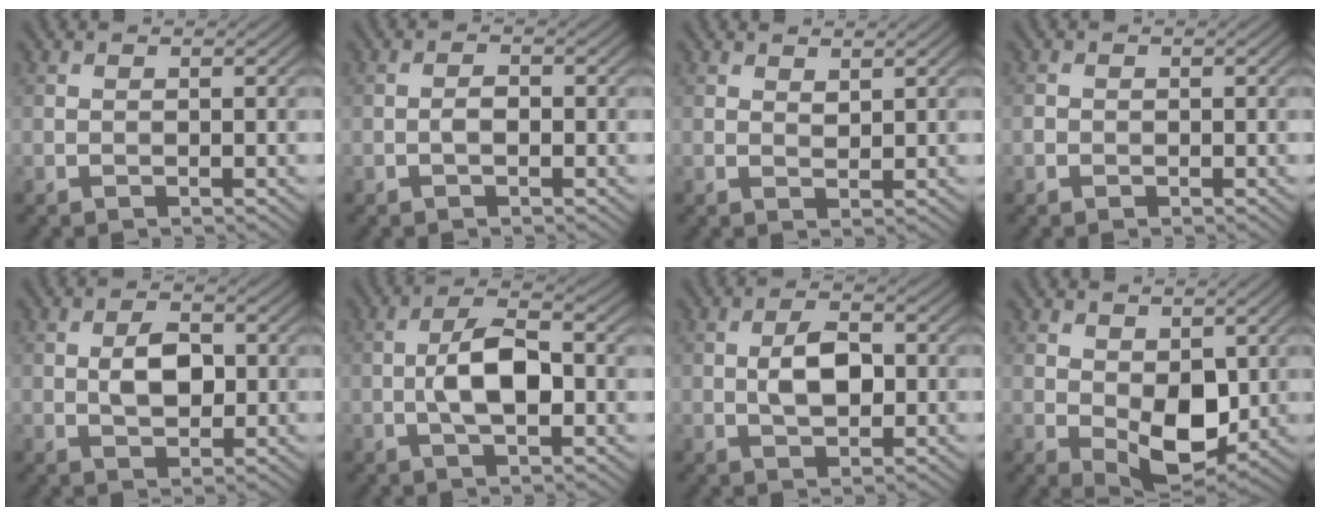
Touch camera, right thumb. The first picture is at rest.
{"total": 1.3, "force": [-0.4, 0.6, 1.1], "torque": [-0.020, 0.005, -0.011]}
{"total": 1.4, "force": [1.1, 0.6, 0.7], "torque": [-0.016, -0.004, 0.022]}
{"total": 0.8, "force": [-0.3, 0.8, 0.2], "torque": [-0.002, -0.004, -0.009]}
{"total": 4.3, "force": [0.4, 2.6, 3.5], "torque": [-0.066, 0.002, 0.004]}
{"total": 6.9, "force": [-0.6, 2.7, 6.3], "torque": [-0.120, 0.009, -0.018]}
{"total": 4.7, "force": [0.1, 2.5, 4.0], "torque": [-0.078, 0.004, 0.000]}
{"total": 7.5, "force": [0.1, 4.5, 6.0], "torque": [-0.109, -0.013, 0.010]}